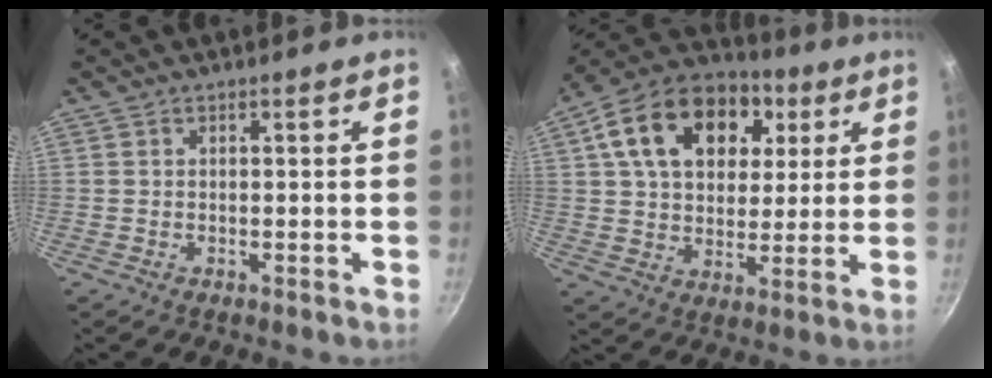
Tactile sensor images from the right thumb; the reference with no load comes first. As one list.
[{"total": 20.7, "force": [7.1, 14.1, 13.3], "torque": [-0.212, 0.011, 0.110]}]